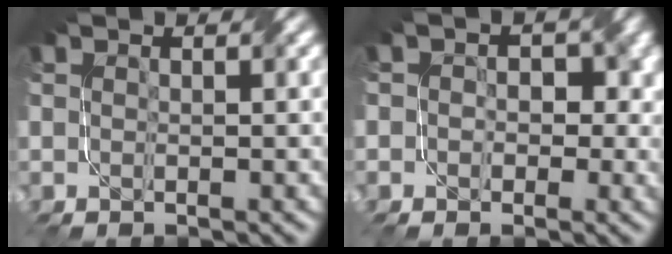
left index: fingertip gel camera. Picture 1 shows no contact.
{"total": 4.7, "force": [0.7, 3.8, 2.7], "torque": [-0.005, 0.010, -0.014]}